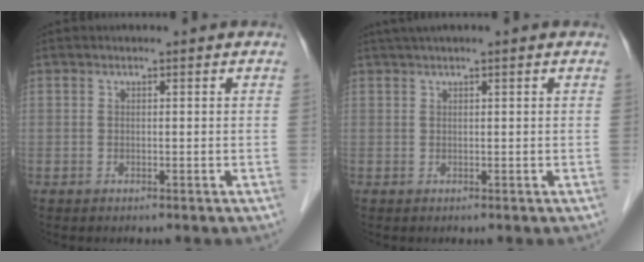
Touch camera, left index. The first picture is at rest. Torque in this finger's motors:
{"motor_torque": [0.02, -0.17, 0.31, 0.08]}